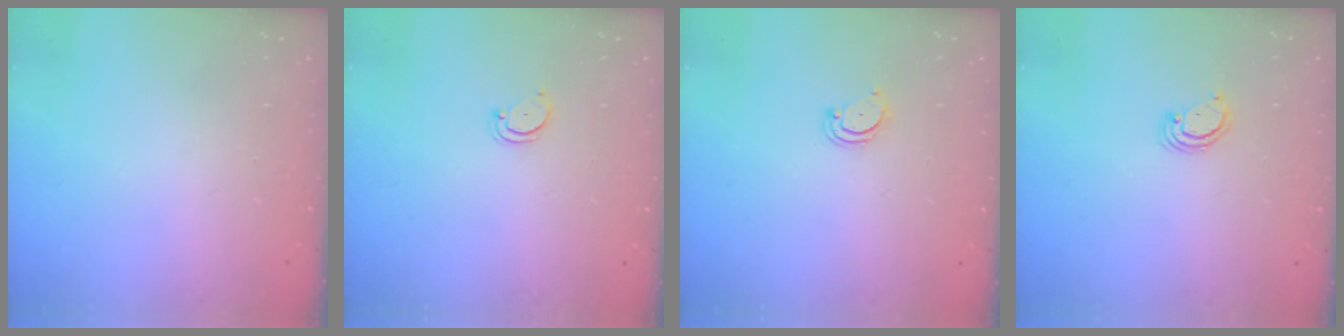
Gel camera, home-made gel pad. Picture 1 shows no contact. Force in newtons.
{"total": 2.5, "press": 2.5, "slide": 0.2}
{"total": 3.8, "press": 3.8, "slide": 0.3}
{"total": 2.3, "press": 2.3, "slide": 0.2}